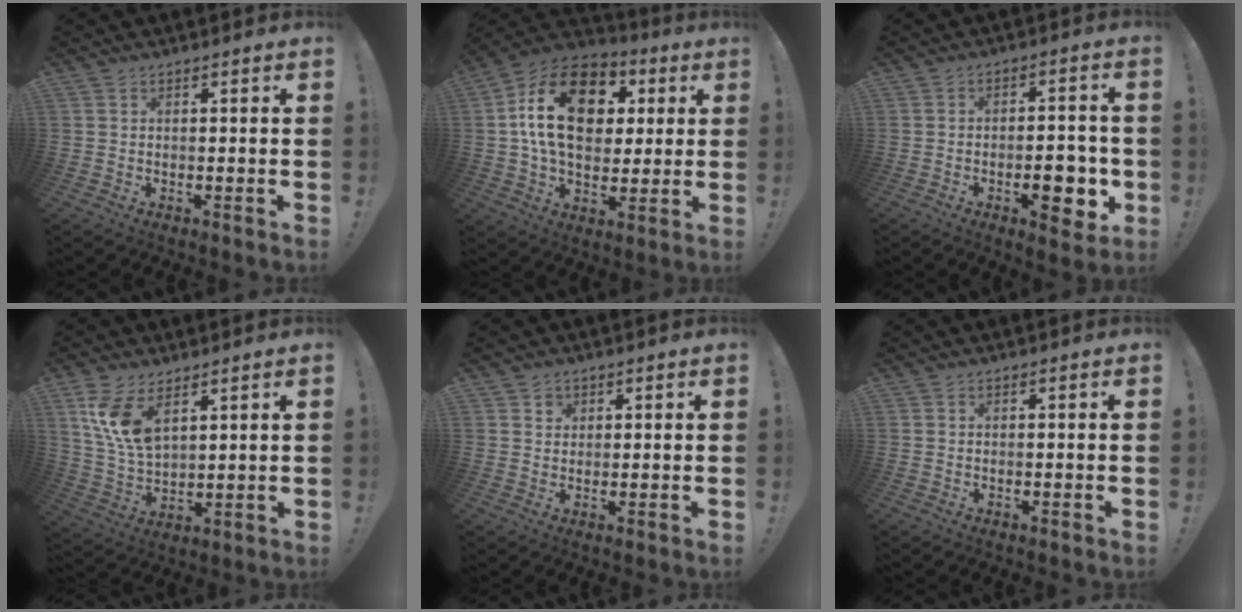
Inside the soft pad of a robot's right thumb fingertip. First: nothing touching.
{"total": 20.6, "force": [5.3, 13.9, 14.2], "torque": [-0.230, -0.003, 0.094]}
{"total": 10.9, "force": [-3.6, 5.0, 9.0], "torque": [-0.103, 0.013, -0.051]}
{"total": 11.0, "force": [6.0, 5.3, 7.5], "torque": [-0.156, -0.026, 0.112]}
{"total": 2.0, "force": [1.2, 1.6, 0.2], "torque": [0.003, -0.009, 0.019]}
{"total": 0.0}